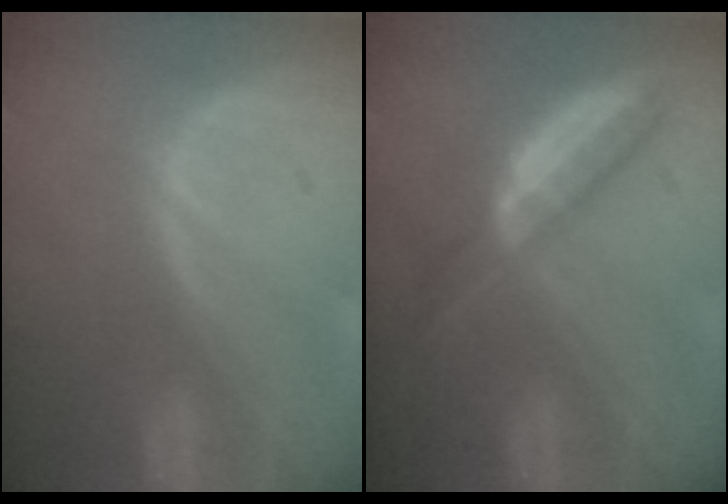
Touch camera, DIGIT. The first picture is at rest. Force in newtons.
{"total": 5.7, "press": 5.2, "slide": 2.5}